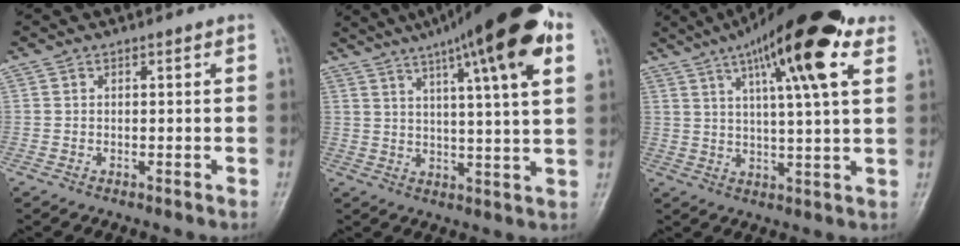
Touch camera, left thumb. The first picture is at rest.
{"total": 20.9, "force": [11.1, 3.2, 17.4], "torque": [-0.258, -0.004, 0.157]}
{"total": 18.5, "force": [9.5, 3.8, 15.4], "torque": [-0.228, -0.015, 0.145]}